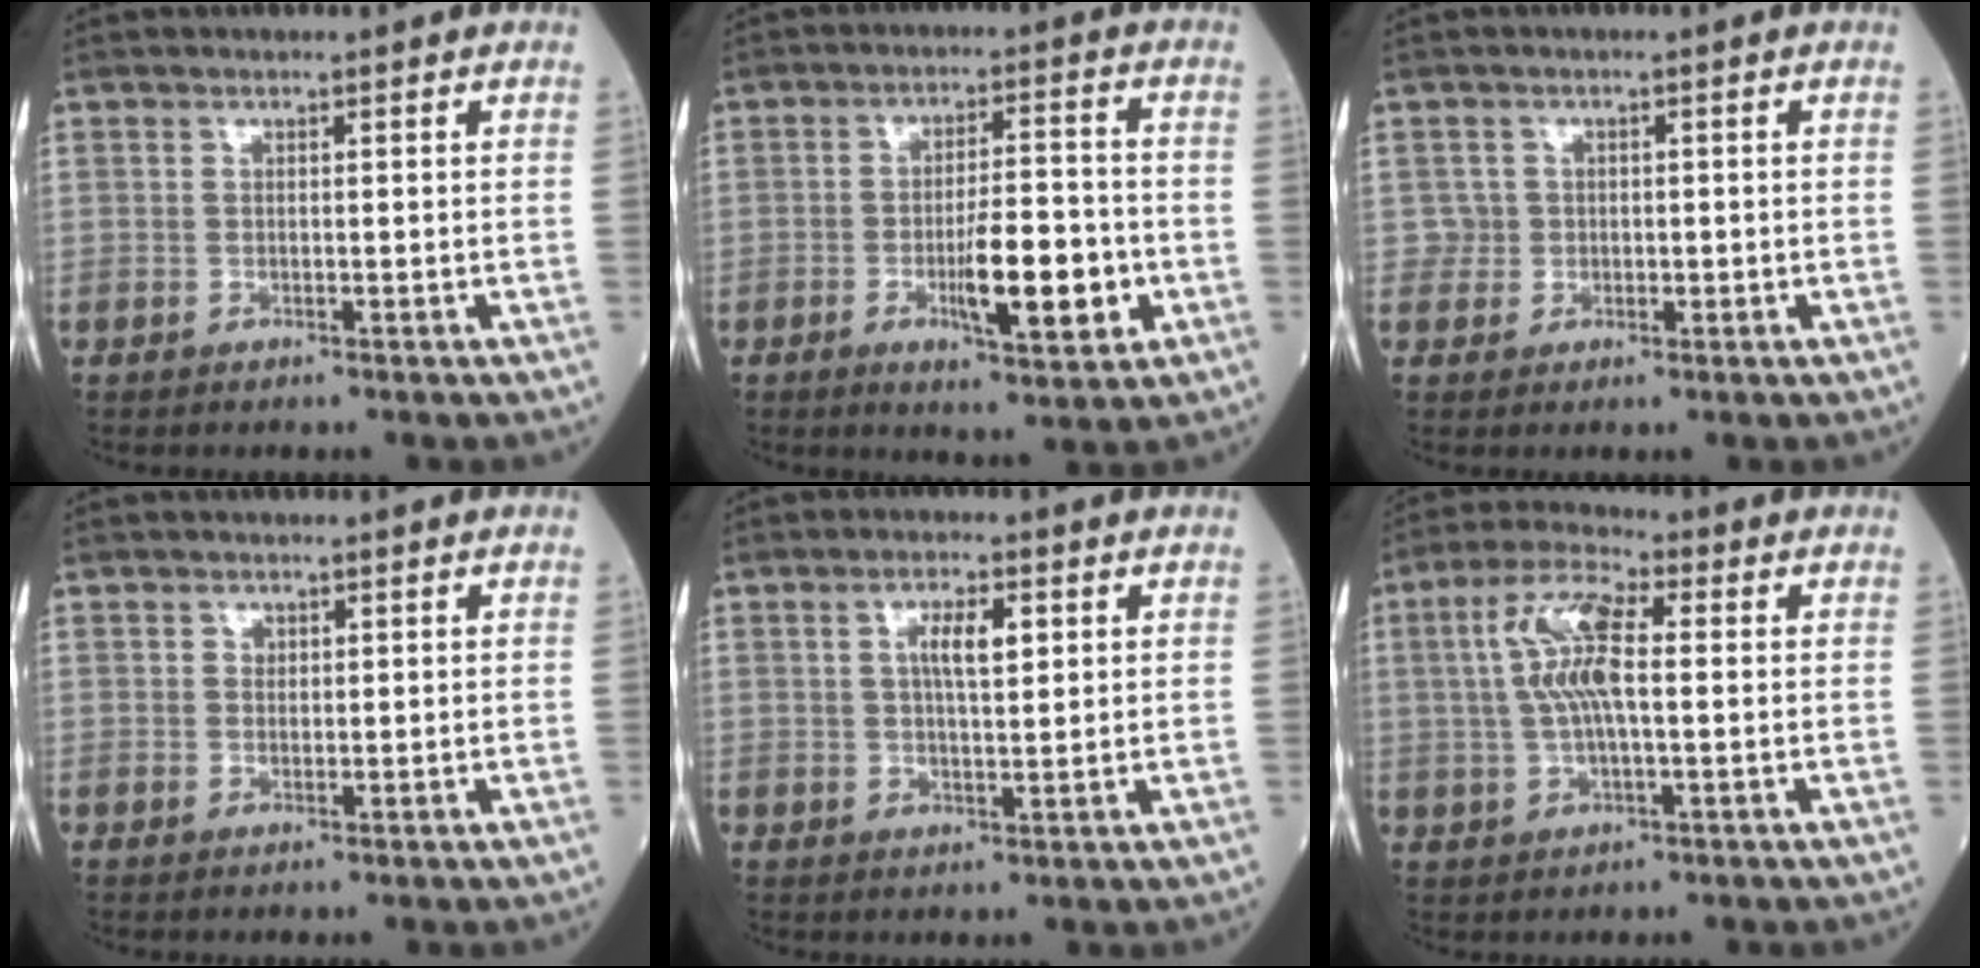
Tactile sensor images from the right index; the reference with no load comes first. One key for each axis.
{"total": 9.9, "fx": -2.9, "fy": 2.0, "fz": 9.3, "tx": -0.152, "ty": -0.004, "tz": -0.042}
{"total": 2.0, "fx": 0.1, "fy": 2.0, "fz": -0.1, "tx": 0.010, "ty": 0.007, "tz": 0.002}
{"total": 0.9, "fx": 0.5, "fy": 0.7, "fz": 0.3, "tx": -0.003, "ty": -0.002, "tz": 0.009}
{"total": 4.7, "fx": 1.6, "fy": 1.2, "fz": 4.3, "tx": -0.080, "ty": 0.006, "tz": 0.030}
{"total": 9.1, "fx": 1.1, "fy": 2.4, "fz": 8.7, "tx": -0.183, "ty": 0.018, "tz": 0.020}